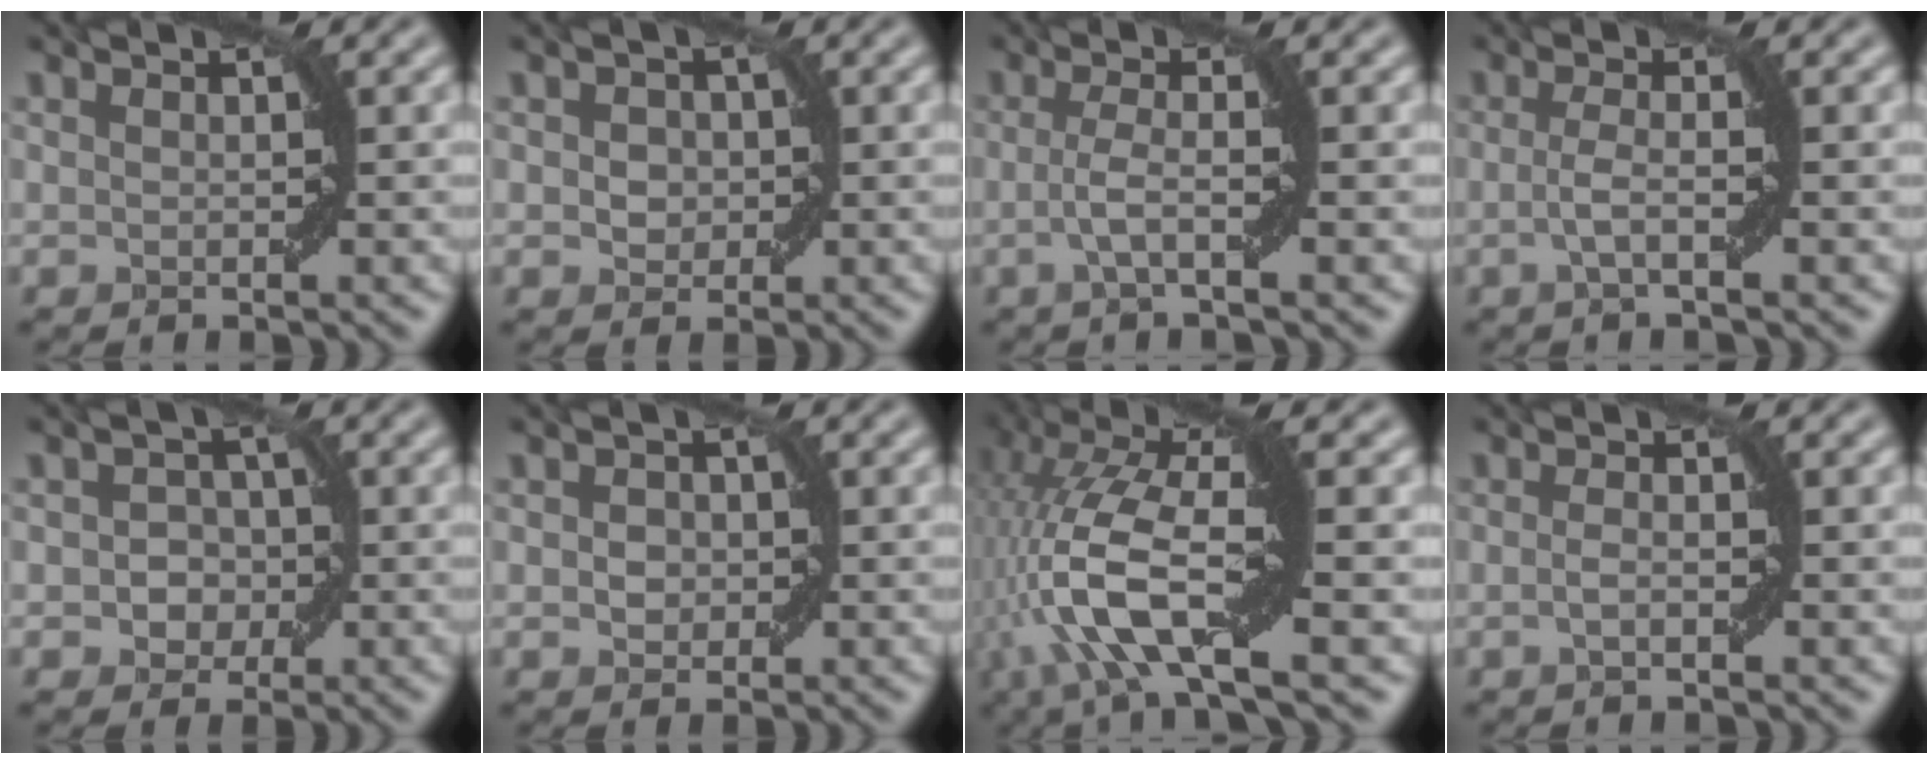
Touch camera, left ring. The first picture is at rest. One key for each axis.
{"total": 2.0, "fx": 0.1, "fy": 1.7, "fz": 1.0, "tx": -0.014, "ty": 0.001, "tz": -0.002}
{"total": 2.7, "fx": -0.5, "fy": 0.4, "fz": 2.6, "tx": -0.056, "ty": 0.001, "tz": -0.014}
{"total": 2.4, "fx": -0.5, "fy": 0.4, "fz": 2.3, "tx": -0.047, "ty": 0.001, "tz": -0.014}
{"total": 2.4, "fx": -0.4, "fy": 2.1, "fz": 1.1, "tx": -0.001, "ty": 0.000, "tz": -0.013}
{"total": 1.6, "fx": -0.1, "fy": 1.4, "fz": 0.8, "tx": -0.011, "ty": 0.001, "tz": -0.005}
{"total": 10.2, "fx": -2.4, "fy": 3.1, "fz": 9.4, "tx": -0.202, "ty": 0.017, "tz": -0.053}
{"total": 1.3, "fx": -0.3, "fy": 0.1, "fz": 1.2, "tx": -0.026, "ty": 0.002, "tz": -0.008}